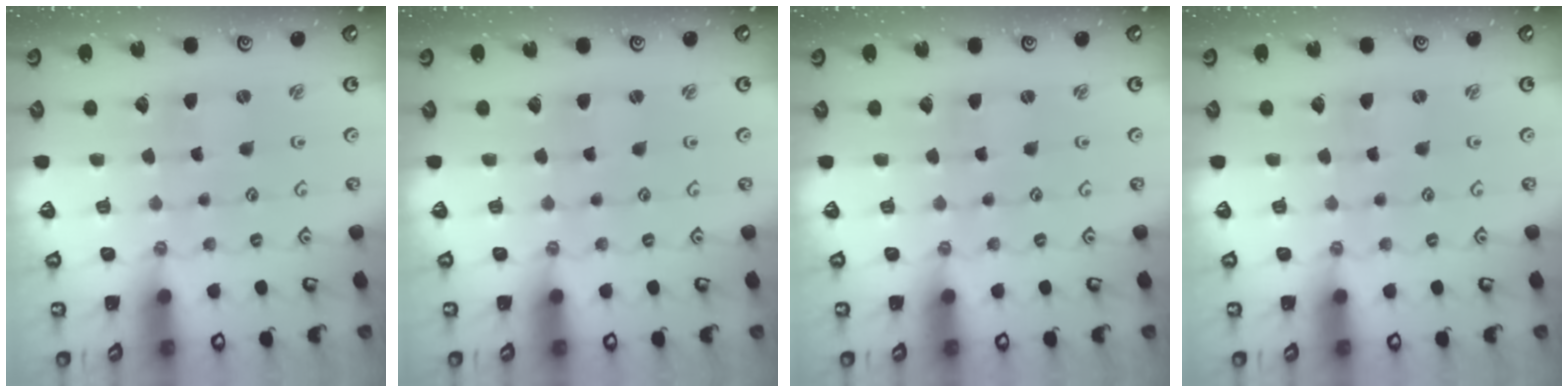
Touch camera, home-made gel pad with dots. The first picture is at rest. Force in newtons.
{"total": 1.2, "press": 1.2, "slide": 0.2}
{"total": 0.7, "press": 0.7, "slide": 0.0}
{"total": 0.0}